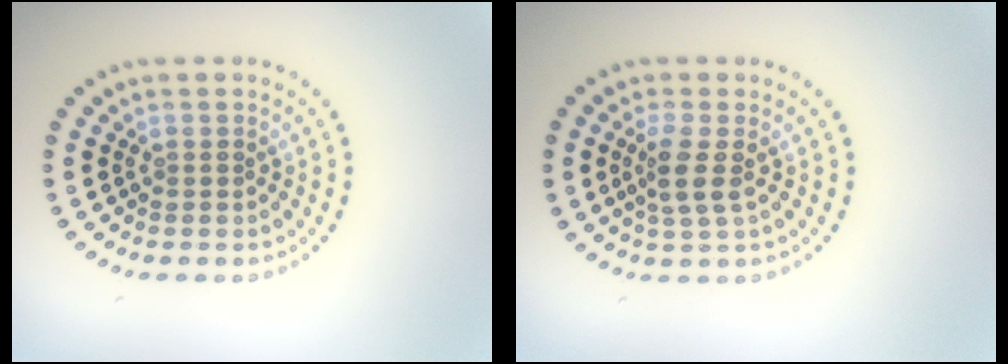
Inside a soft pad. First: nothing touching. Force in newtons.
{"total": 2.4, "press": 1.9, "slide": 1.5}